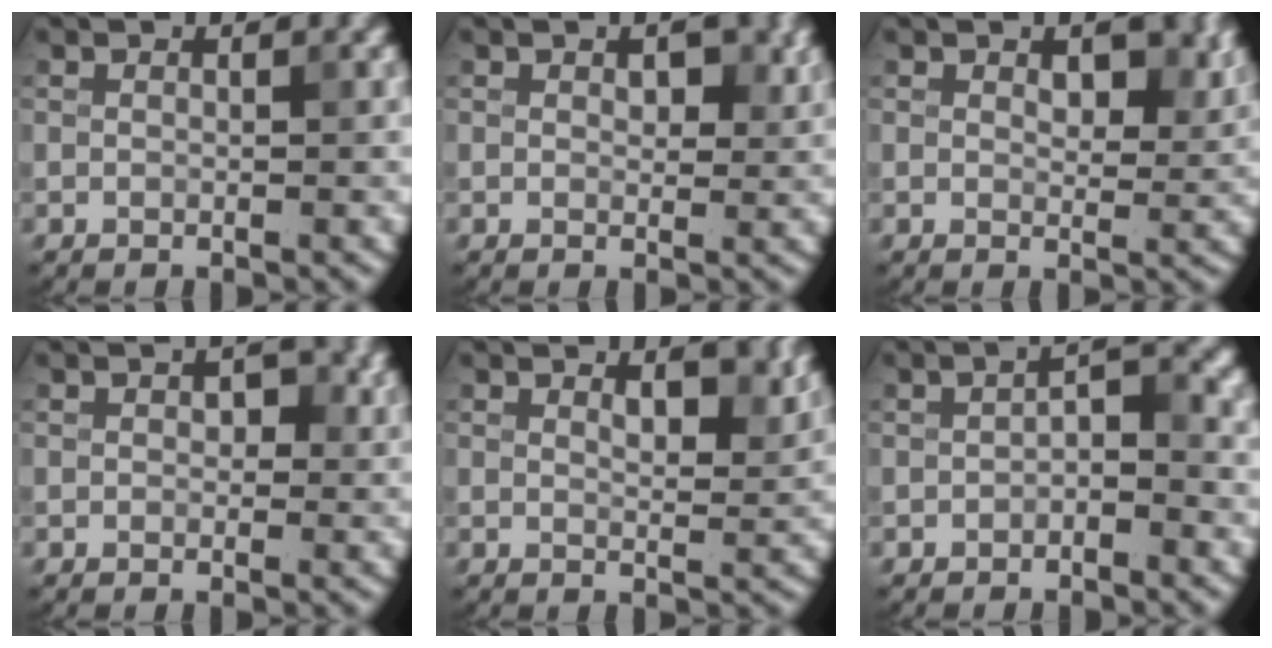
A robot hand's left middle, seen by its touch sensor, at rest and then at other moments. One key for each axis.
{"total": 2.0, "fx": 0.8, "fy": 1.2, "fz": 1.4, "tx": -0.015, "ty": -0.005, "tz": 0.015}
{"total": 3.0, "fx": 1.4, "fy": 1.7, "fz": 2.1, "tx": -0.030, "ty": -0.006, "tz": 0.023}
{"total": 1.8, "fx": 0.4, "fy": 1.2, "fz": 1.3, "tx": -0.014, "ty": -0.003, "tz": 0.004}
{"total": 2.8, "fx": 1.6, "fy": 1.1, "fz": 2.0, "tx": -0.028, "ty": -0.005, "tz": 0.027}
{"total": 2.1, "fx": -0.8, "fy": 1.0, "fz": 1.7, "tx": -0.027, "ty": 0.010, "tz": -0.016}